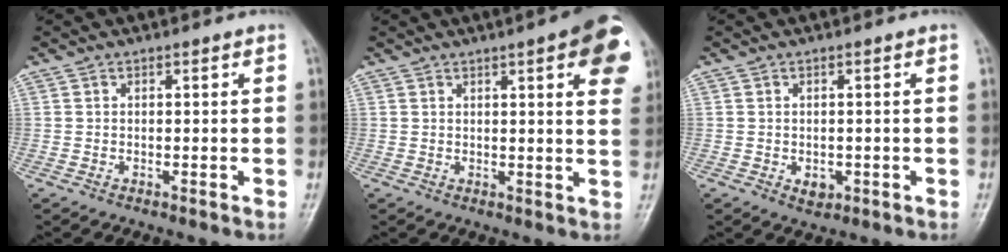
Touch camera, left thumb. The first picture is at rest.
{"total": 12.1, "force": [5.0, 2.9, 10.6], "torque": [-0.106, -0.011, 0.052]}
{"total": 2.2, "force": [-0.7, 1.7, 1.2], "torque": [-0.008, 0.000, -0.002]}